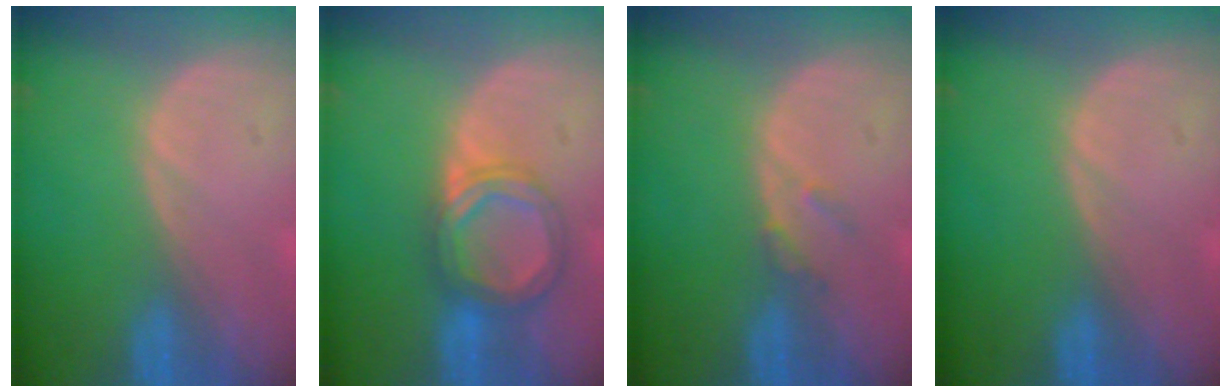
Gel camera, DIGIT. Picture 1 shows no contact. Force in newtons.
{"total": 5.7, "press": 5.7, "slide": 0.3}
{"total": 1.6, "press": 1.6, "slide": 0.2}
{"total": 0.0}